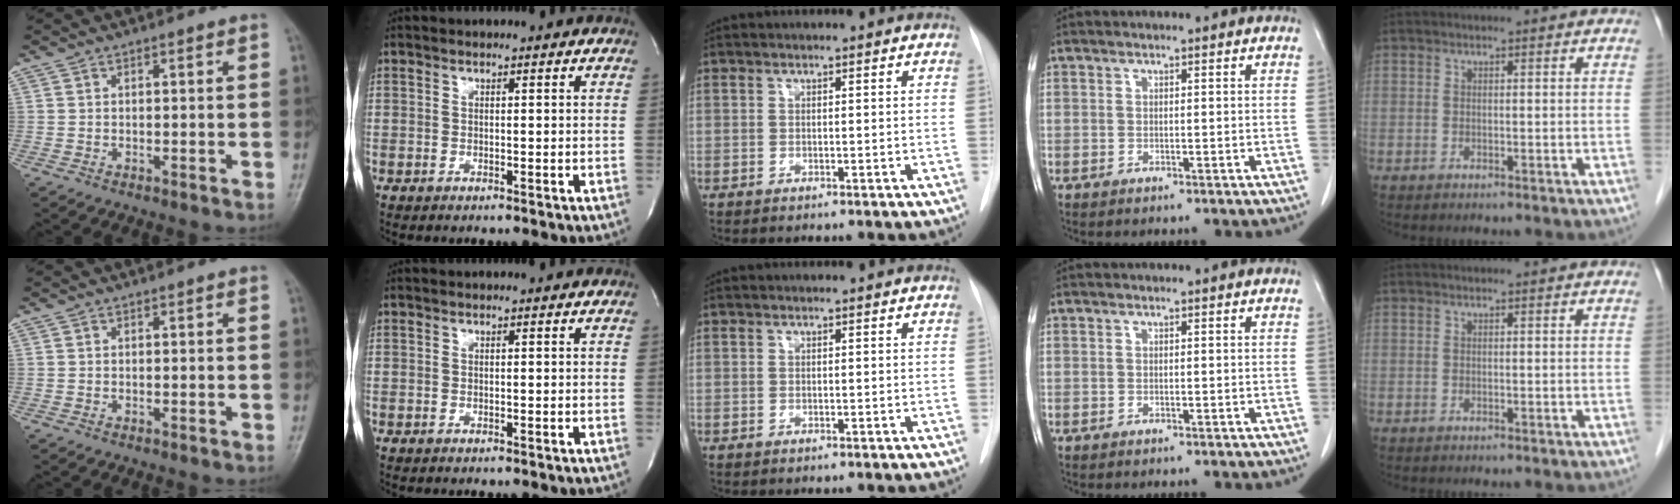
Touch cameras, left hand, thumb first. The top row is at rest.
{}